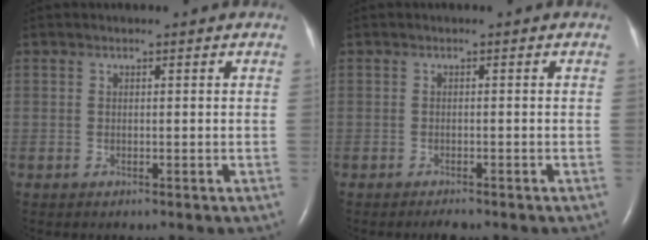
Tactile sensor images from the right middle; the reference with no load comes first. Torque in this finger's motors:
{"motor_torque": [0.11, -0.09, 0.03, 0.00]}